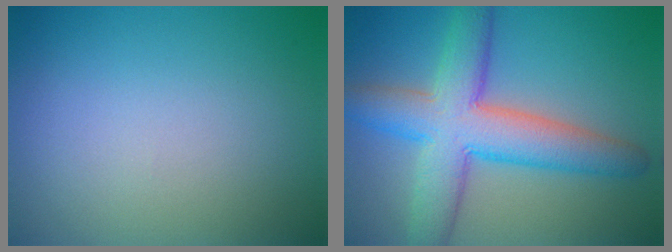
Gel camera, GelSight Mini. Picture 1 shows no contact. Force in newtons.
{"total": 8.3, "press": 8.3, "slide": 0.5}